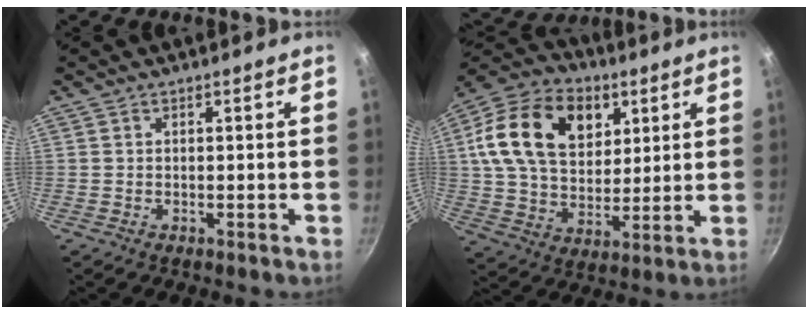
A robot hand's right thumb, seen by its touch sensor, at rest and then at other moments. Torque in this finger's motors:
{"motor_torque": [-0.31, 1.13, 0.78, -0.28, 0.35]}